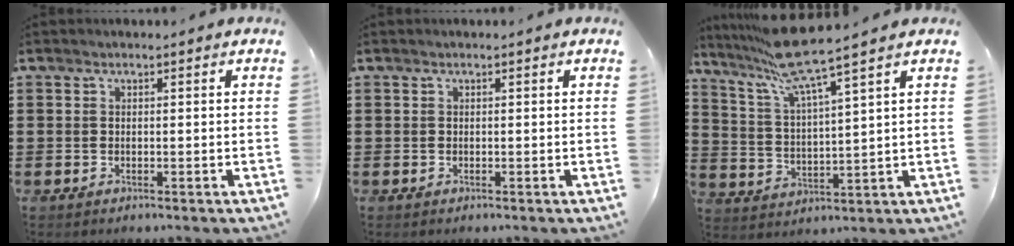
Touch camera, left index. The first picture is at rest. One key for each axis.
{"total": 0.0}
{"total": 9.2, "fx": 7.5, "fy": -0.2, "fz": 5.3, "tx": -0.131, "ty": -0.031, "tz": 0.130}